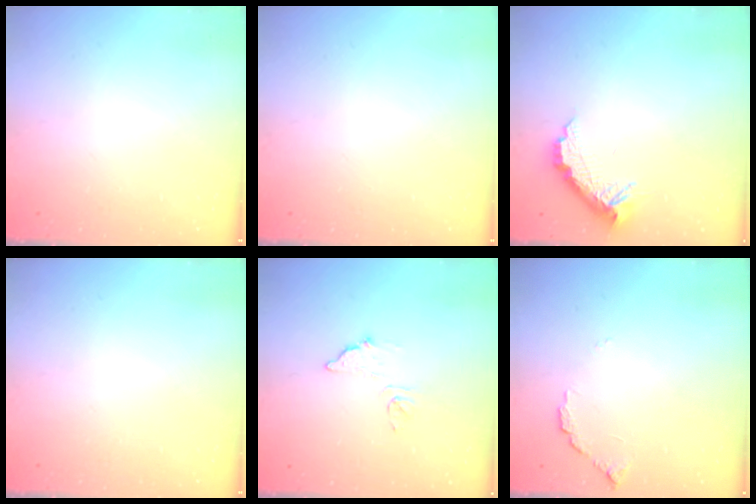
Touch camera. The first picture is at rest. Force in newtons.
{"total": 0.0}
{"total": 11.1, "press": 11.1, "slide": 0.3}
{"total": 0.0}
{"total": 8.5, "press": 8.5, "slide": 0.5}
{"total": 7.4, "press": 7.4, "slide": 0.4}